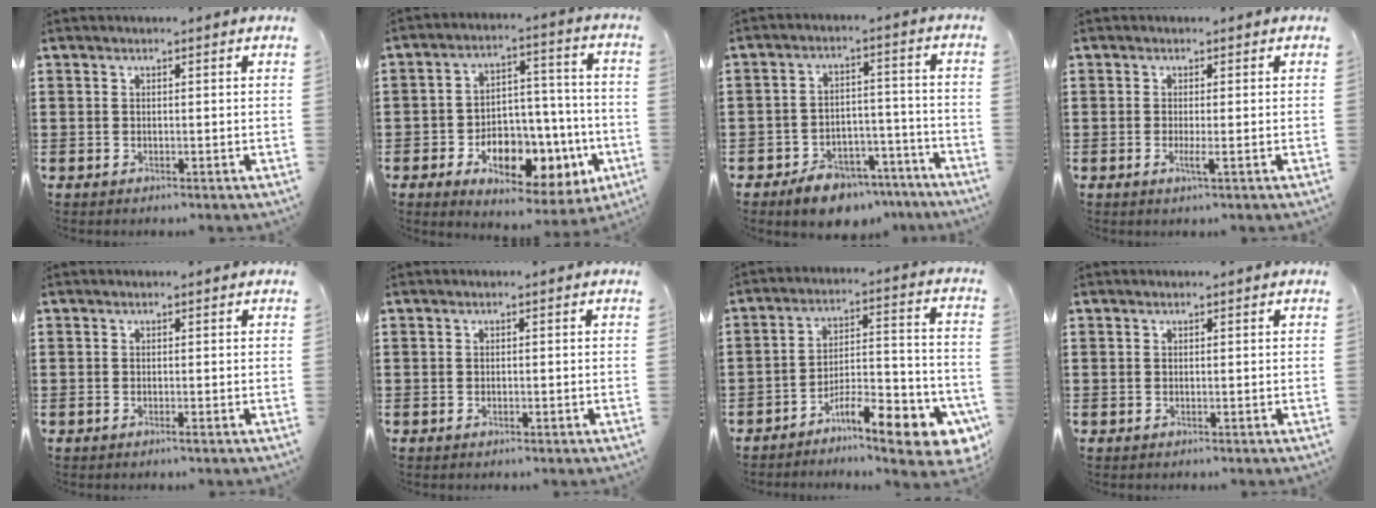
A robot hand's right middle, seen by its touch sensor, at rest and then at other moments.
{"total": 10.9, "force": [-5.2, 6.6, 7.0], "torque": [-0.095, 0.017, -0.085]}
{"total": 6.8, "force": [-6.0, 2.5, 1.9], "torque": [-0.024, 0.030, -0.111]}
{"total": 1.5, "force": [-0.4, 0.0, 1.4], "torque": [-0.027, -0.004, -0.007]}
{"total": 0.6, "force": [-0.3, 0.0, 0.5], "torque": [-0.009, -0.004, -0.004]}
{"total": 0.6, "force": [-0.3, 0.2, 0.5], "torque": [-0.010, -0.004, -0.005]}
{"total": 10.8, "force": [-8.2, 2.5, 6.5], "torque": [-0.096, 0.021, -0.150]}
{"total": 0.0}